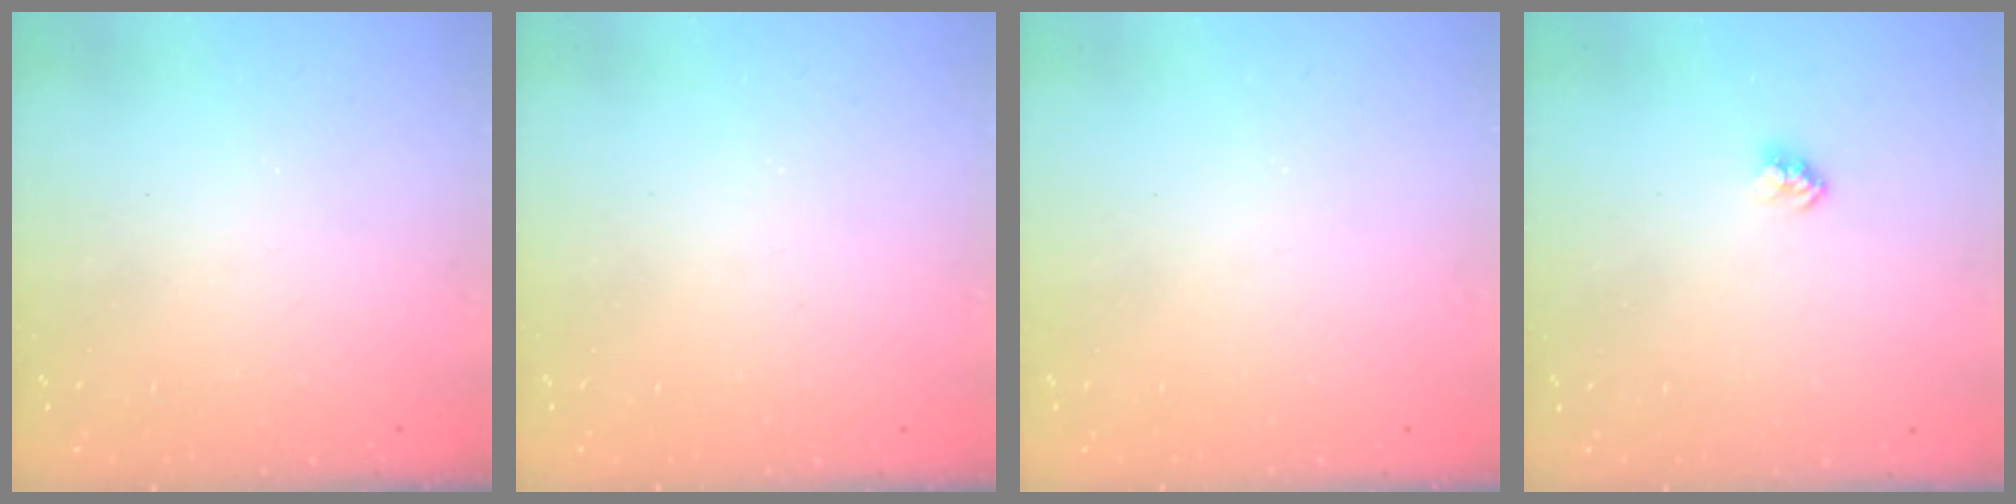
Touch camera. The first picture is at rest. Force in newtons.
{"total": 0.0}
{"total": 0.0}
{"total": 2.4, "press": 2.4, "slide": 0.1}